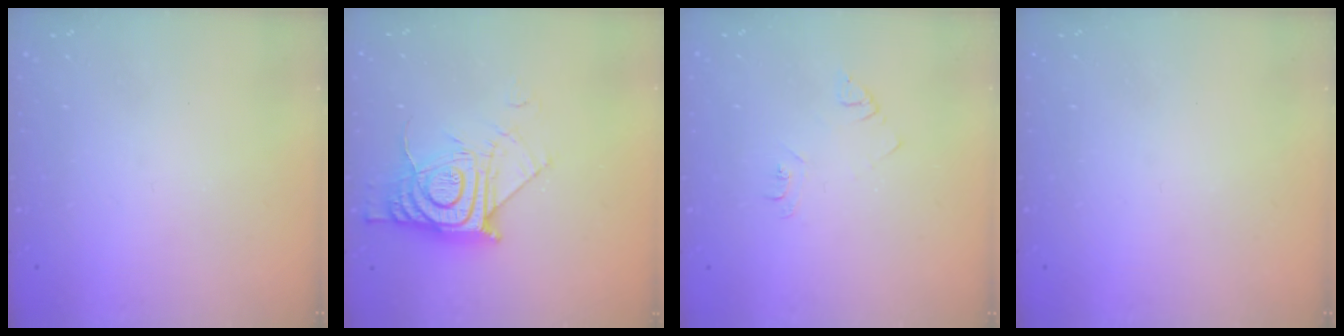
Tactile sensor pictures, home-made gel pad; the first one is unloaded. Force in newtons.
{"total": 13.0, "press": 12.9, "slide": 1.1}
{"total": 4.2, "press": 4.1, "slide": 0.6}
{"total": 0.0}